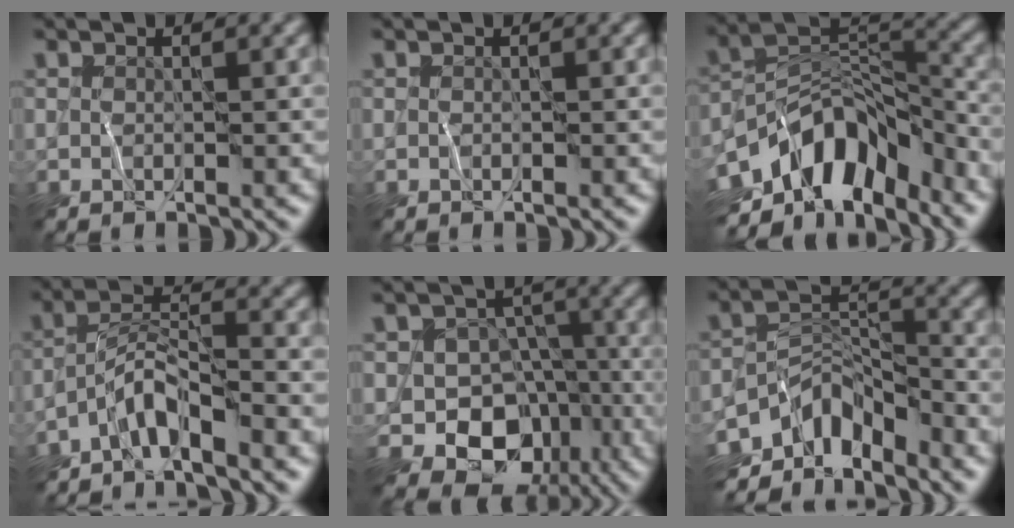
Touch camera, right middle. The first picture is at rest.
{"total": 0.0}
{"total": 10.3, "force": [-6.0, 5.4, 6.3], "torque": [-0.091, 0.009, -0.118]}
{"total": 3.6, "force": [-3.0, 0.4, 1.9], "torque": [-0.034, 0.011, -0.070]}
{"total": 10.2, "force": [-4.4, 8.2, 4.2], "torque": [-0.044, -0.003, -0.086]}
{"total": 6.8, "force": [-5.1, 3.2, 3.1], "torque": [-0.029, -0.008, -0.100]}